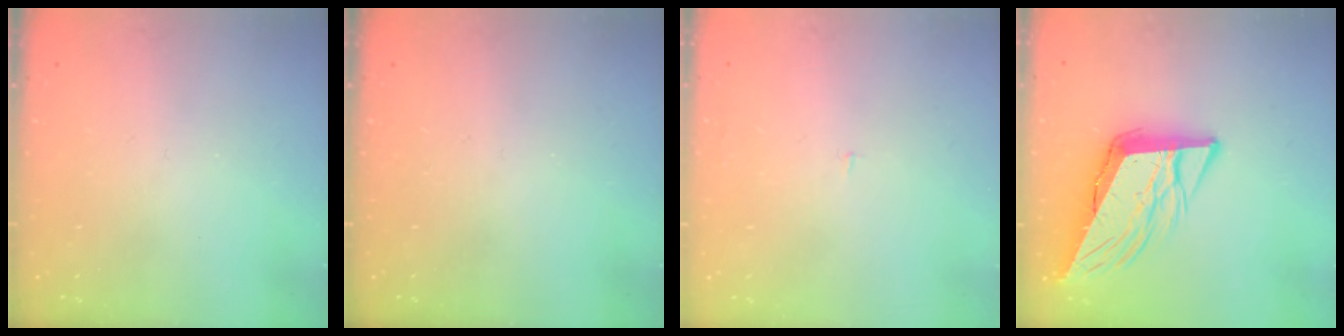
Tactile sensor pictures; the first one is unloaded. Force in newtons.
{"total": 0.0}
{"total": 1.2, "press": 1.2, "slide": 0.1}
{"total": 12.3, "press": 11.7, "slide": 3.6}